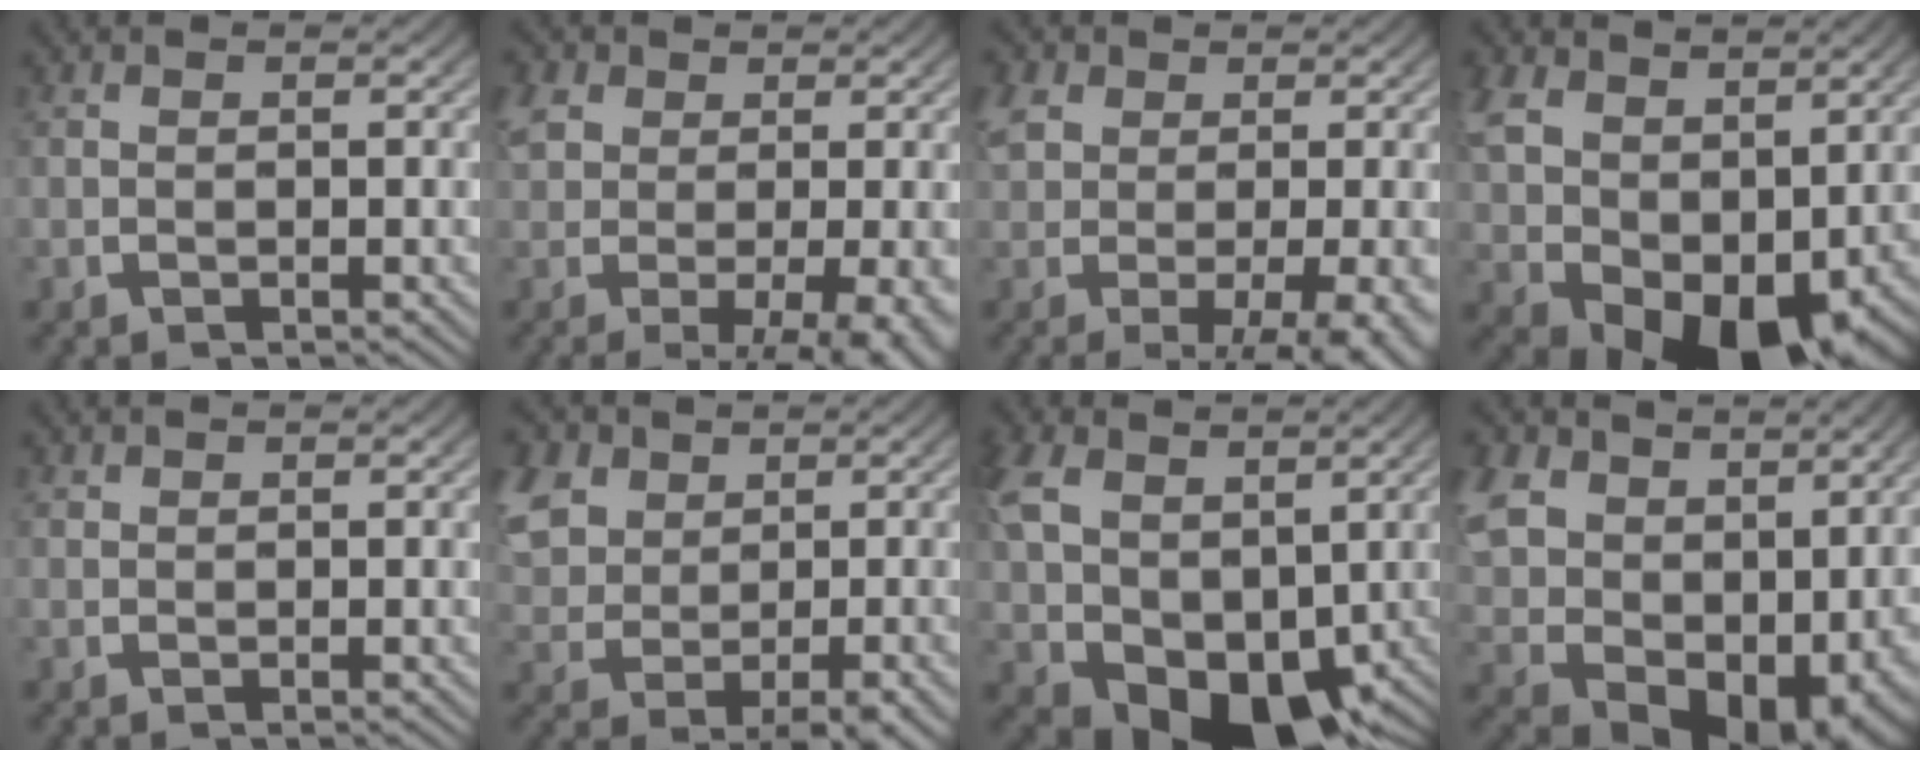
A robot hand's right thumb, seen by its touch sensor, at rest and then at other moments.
{"total": 6.3, "force": [-1.7, 3.3, 5.1], "torque": [-0.081, -0.025, -0.007]}
{"total": 6.3, "force": [-2.0, 3.2, 5.1], "torque": [-0.084, -0.025, -0.009]}
{"total": 9.6, "force": [-1.0, 6.1, 7.4], "torque": [-0.141, -0.038, 0.008]}
{"total": 0.5, "force": [0.5, 0.0, 0.0], "torque": [0.000, -0.002, 0.015]}
{"total": 7.0, "force": [0.5, 5.1, 4.8], "torque": [-0.110, -0.033, 0.034]}
{"total": 10.6, "force": [-1.9, 7.1, 7.6], "torque": [-0.150, -0.041, -0.001]}
{"total": 13.5, "force": [-1.6, 9.3, 9.7], "torque": [-0.209, -0.066, 0.008]}